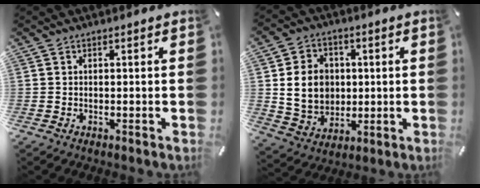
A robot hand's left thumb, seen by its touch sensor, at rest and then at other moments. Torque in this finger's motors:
{"motor_torque": [0.67, 0.79, 0.32, -0.07, 0.12]}